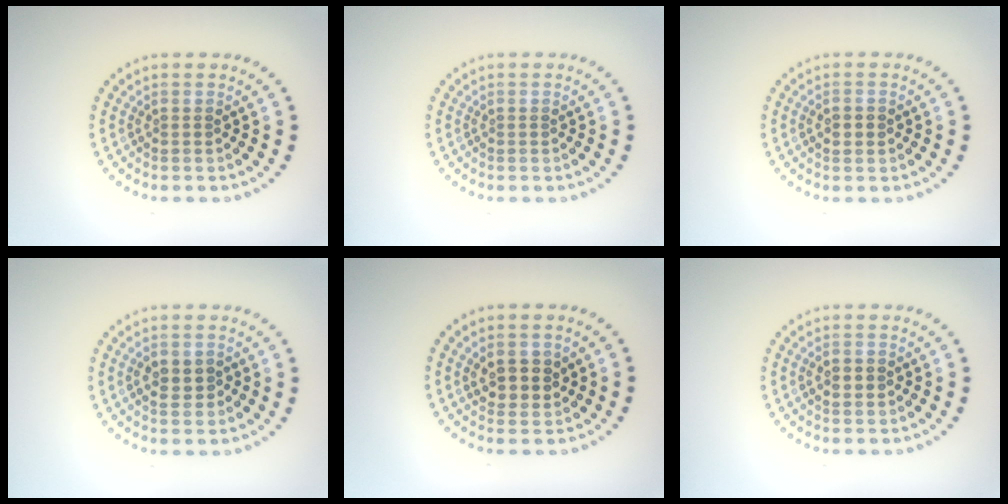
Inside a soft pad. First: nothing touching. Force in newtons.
{"total": 0.0}
{"total": 1.8, "press": 1.8, "slide": 0.1}
{"total": 2.2, "press": 2.2, "slide": 0.1}
{"total": 2.8, "press": 2.7, "slide": 0.7}
{"total": 1.9, "press": 1.9, "slide": 0.1}